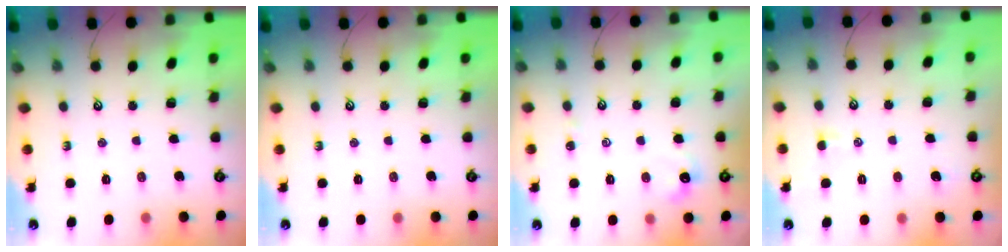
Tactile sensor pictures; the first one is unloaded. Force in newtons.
{"total": 0.0}
{"total": 2.1, "press": 2.0, "slide": 0.6}
{"total": 0.6, "press": 0.4, "slide": 0.5}